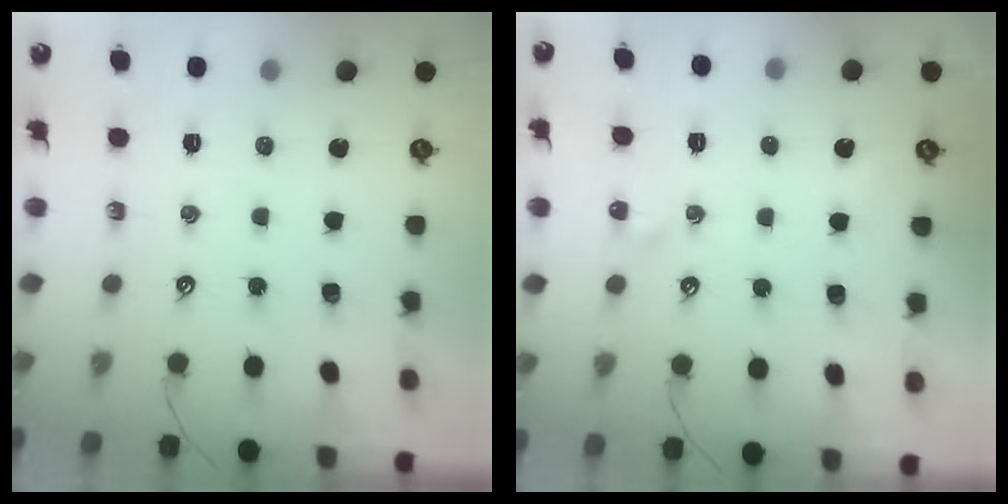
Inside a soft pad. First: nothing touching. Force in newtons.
{"total": 2.4, "press": 2.4, "slide": 0.4}